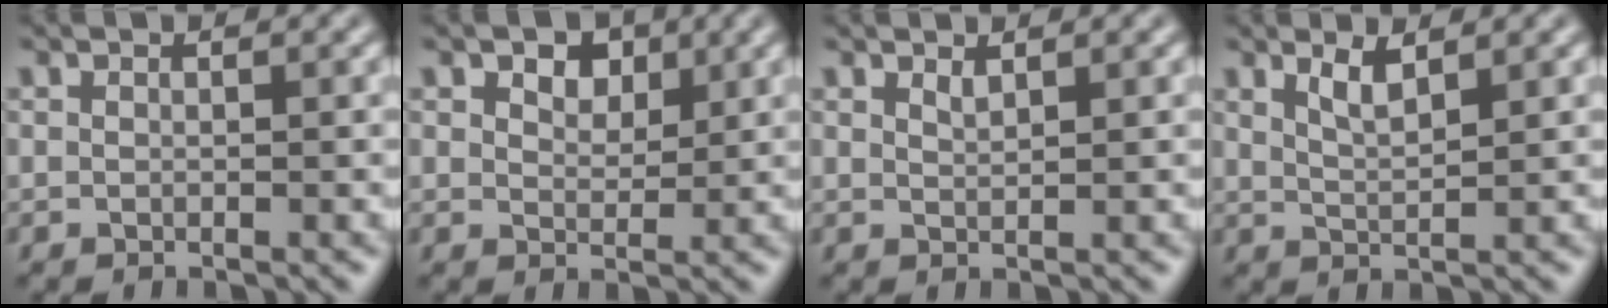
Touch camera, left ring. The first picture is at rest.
{"total": 3.2, "force": [1.8, 2.0, 1.8], "torque": [-0.026, 0.006, 0.013]}
{"total": 0.8, "force": [0.7, 0.1, 0.4], "torque": [-0.005, -0.002, 0.015]}
{"total": 2.1, "force": [1.4, 0.5, 1.5], "torque": [-0.028, -0.003, 0.028]}